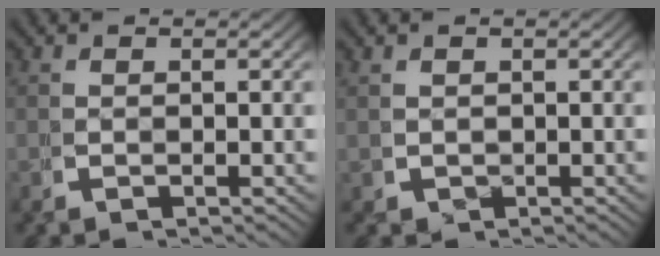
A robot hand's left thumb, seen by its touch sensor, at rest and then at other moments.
{"total": 1.3, "force": [0.1, 1.3, 0.3], "torque": [-0.006, -0.011, 0.012]}